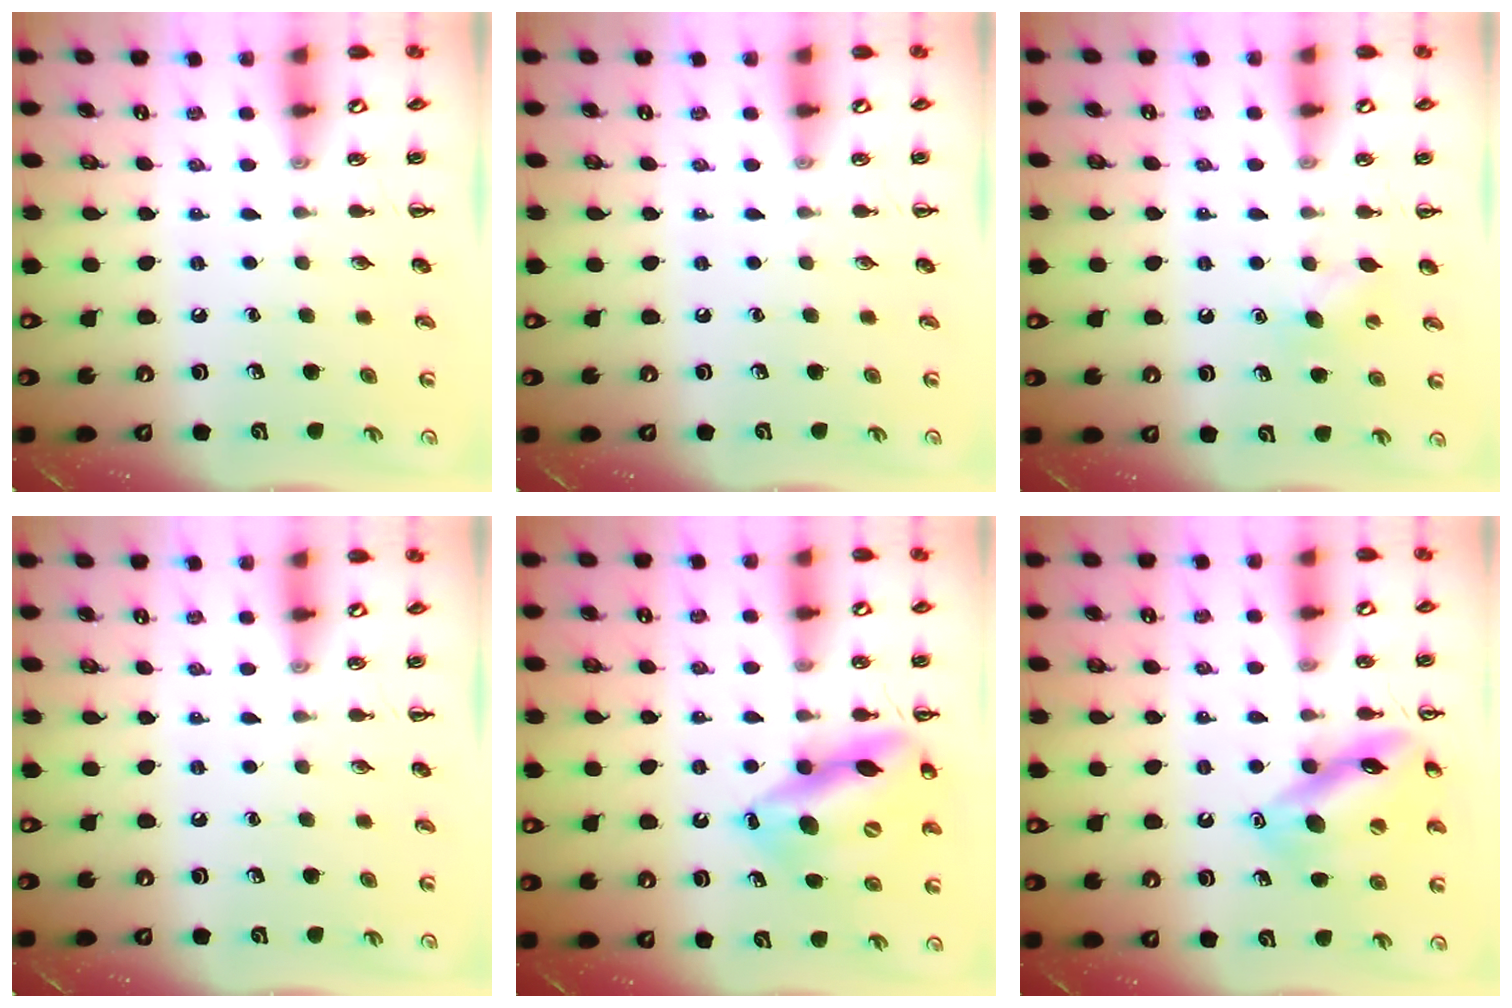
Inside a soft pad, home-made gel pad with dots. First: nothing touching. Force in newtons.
{"total": 0.0}
{"total": 3.9, "press": 3.8, "slide": 1.1}
{"total": 0.0}
{"total": 15.7, "press": 15.0, "slide": 4.5}
{"total": 13.2, "press": 13.1, "slide": 1.6}